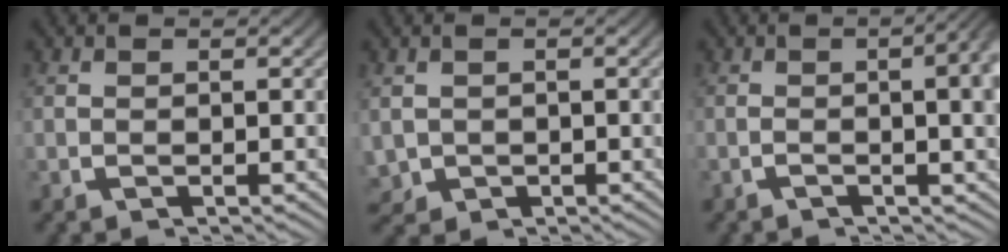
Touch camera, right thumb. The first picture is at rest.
{"total": 3.1, "force": [-0.5, 2.8, 1.2], "torque": [-0.040, -0.025, 0.006]}
{"total": 6.5, "force": [0.3, 2.5, 5.9], "torque": [-0.058, 0.020, -0.013]}